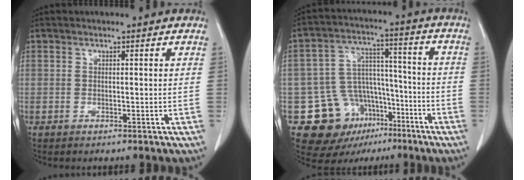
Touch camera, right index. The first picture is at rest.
{"total": 13.9, "force": [-7.2, 10.8, 5.1], "torque": [-0.084, 0.060, -0.097]}